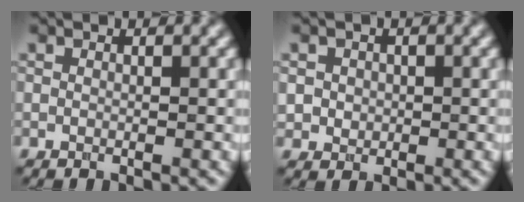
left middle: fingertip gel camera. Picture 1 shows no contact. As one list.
[{"total": 1.6, "force": [0.1, 1.6, 0.4], "torque": [-0.005, -0.004, 0.014]}]